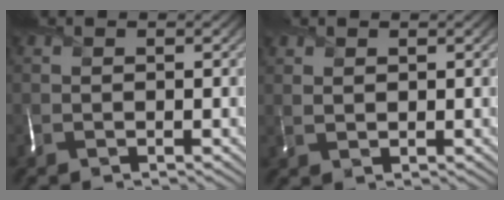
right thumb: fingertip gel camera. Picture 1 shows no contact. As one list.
[{"total": 1.6, "force": [1.4, 0.5, 0.2], "torque": [-0.005, 0.002, 0.035]}]